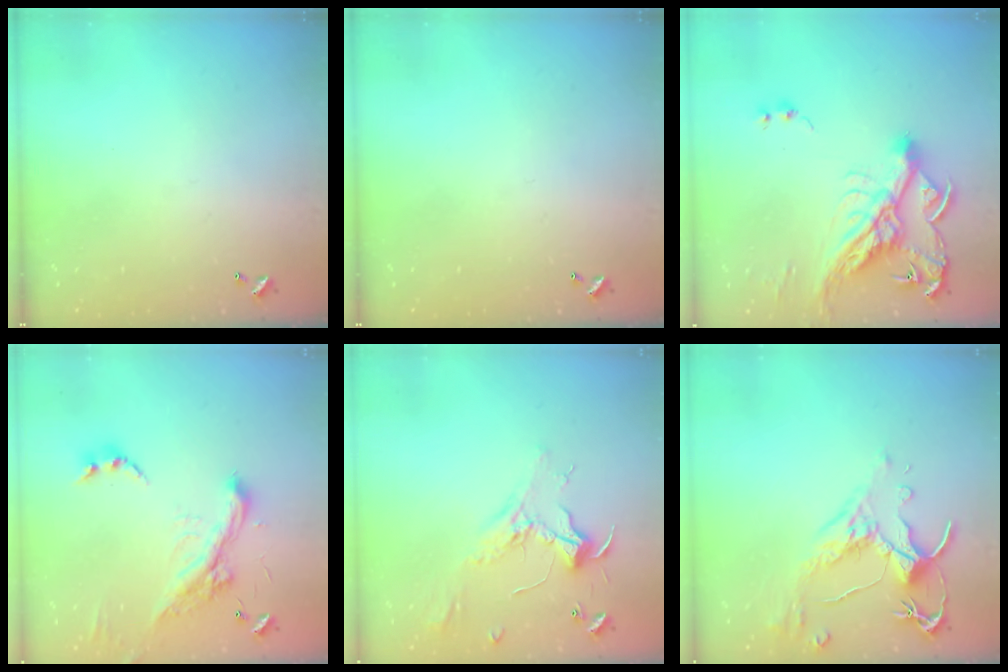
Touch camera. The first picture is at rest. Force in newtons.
{"total": 0.0}
{"total": 18.6, "press": 18.5, "slide": 2.5}
{"total": 4.6, "press": 4.4, "slide": 1.2}
{"total": 2.3, "press": 2.2, "slide": 0.9}
{"total": 2.6, "press": 2.2, "slide": 1.4}